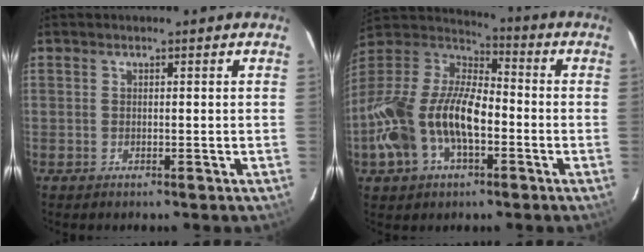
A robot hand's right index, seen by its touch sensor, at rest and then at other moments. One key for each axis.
{"total": 21.7, "fx": -6.5, "fy": 12.1, "fz": 16.9, "tx": -0.357, "ty": -0.007, "tz": -0.121}